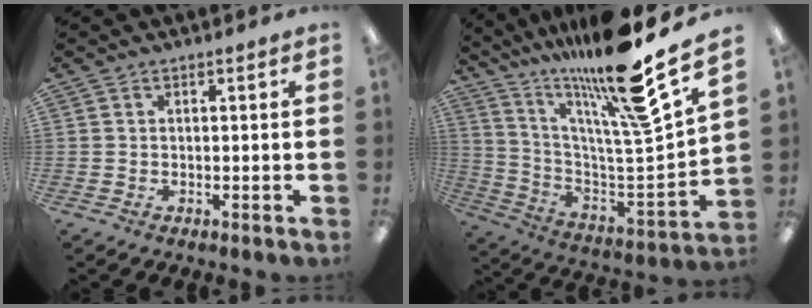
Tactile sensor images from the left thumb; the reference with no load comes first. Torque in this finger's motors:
{"motor_torque": [4.14, 0.57, 0.52, -0.45, 0.07]}